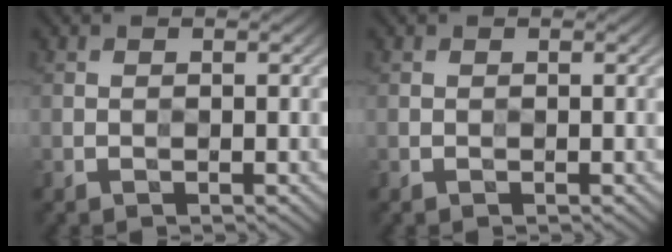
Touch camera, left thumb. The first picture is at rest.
{"total": 0.0}